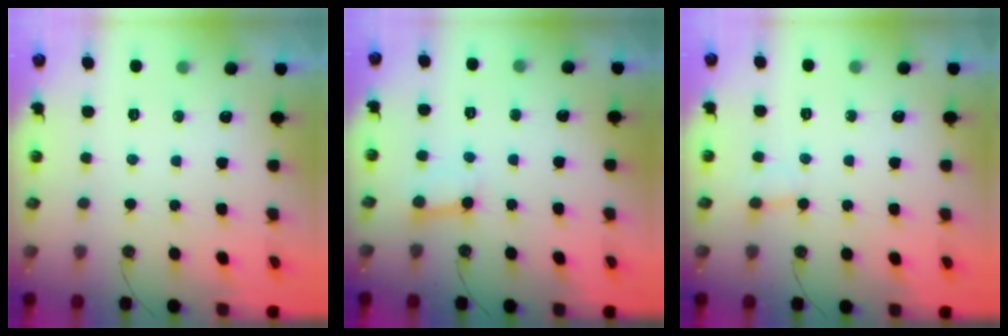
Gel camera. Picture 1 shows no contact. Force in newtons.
{"total": 3.5, "press": 3.5, "slide": 0.3}
{"total": 2.7, "press": 2.7, "slide": 0.2}